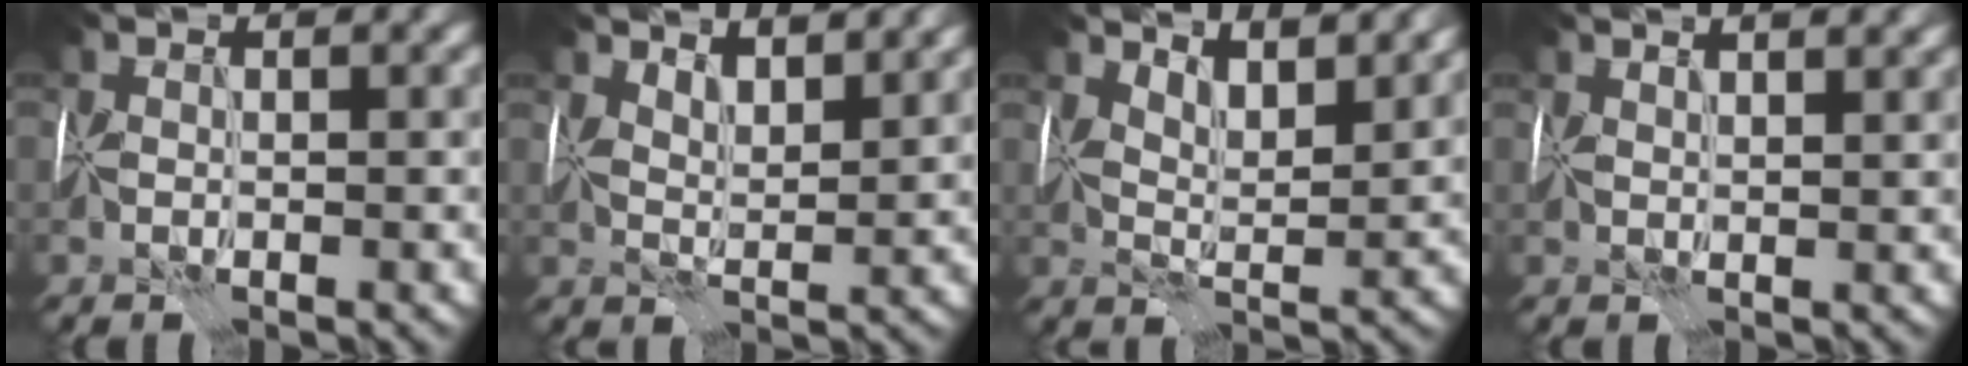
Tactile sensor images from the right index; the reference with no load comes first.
{"total": 4.4, "force": [3.4, 1.5, 2.4], "torque": [-0.032, 0.003, 0.043]}
{"total": 5.9, "force": [4.6, 1.8, 3.3], "torque": [-0.048, 0.001, 0.055]}
{"total": 5.3, "force": [3.4, 2.0, 3.5], "torque": [-0.048, 0.032, 0.037]}